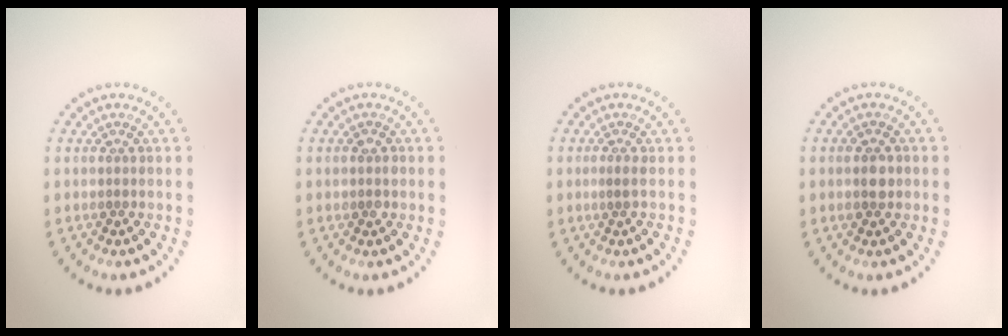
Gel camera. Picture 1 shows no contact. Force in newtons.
{"total": 1.2, "press": 1.1, "slide": 0.3}
{"total": 0.6, "press": 0.2, "slide": 0.5}
{"total": 2.2, "press": 2.2, "slide": 0.2}